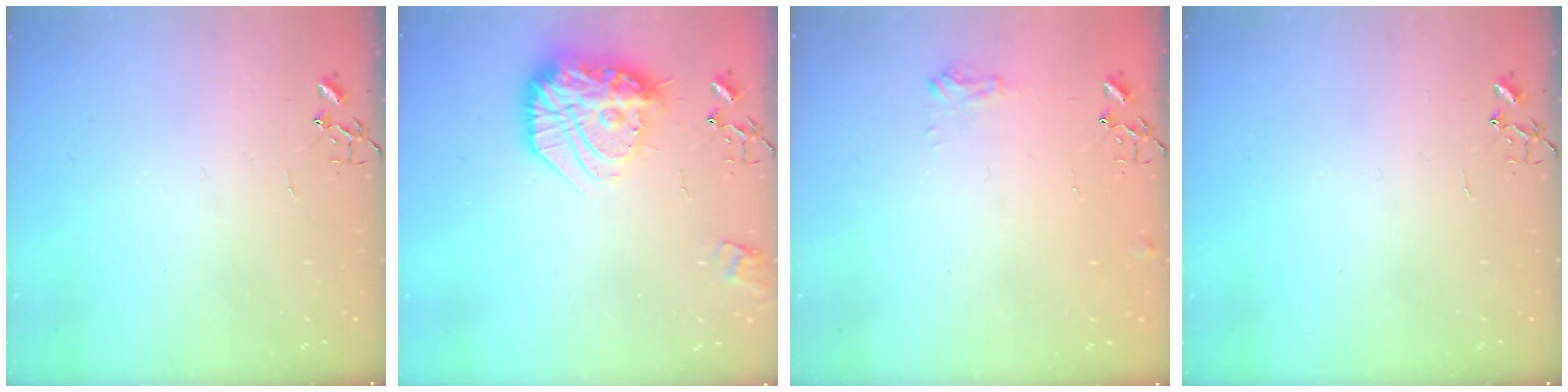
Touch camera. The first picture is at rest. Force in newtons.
{"total": 20.0, "press": 20.0, "slide": 0.8}
{"total": 6.7, "press": 6.7, "slide": 0.8}
{"total": 0.0}